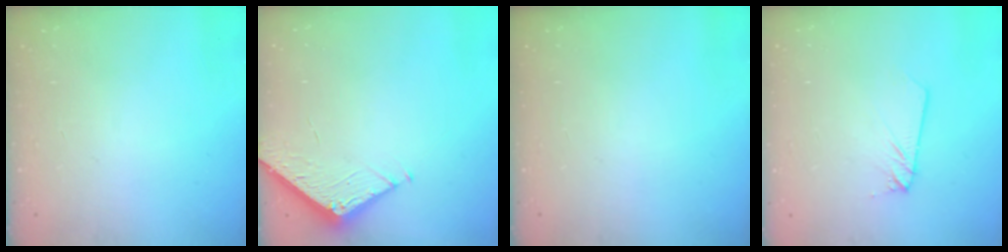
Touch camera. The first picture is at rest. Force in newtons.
{"total": 4.6, "press": 4.6, "slide": 0.5}
{"total": 0.0}
{"total": 2.3, "press": 2.3, "slide": 0.1}